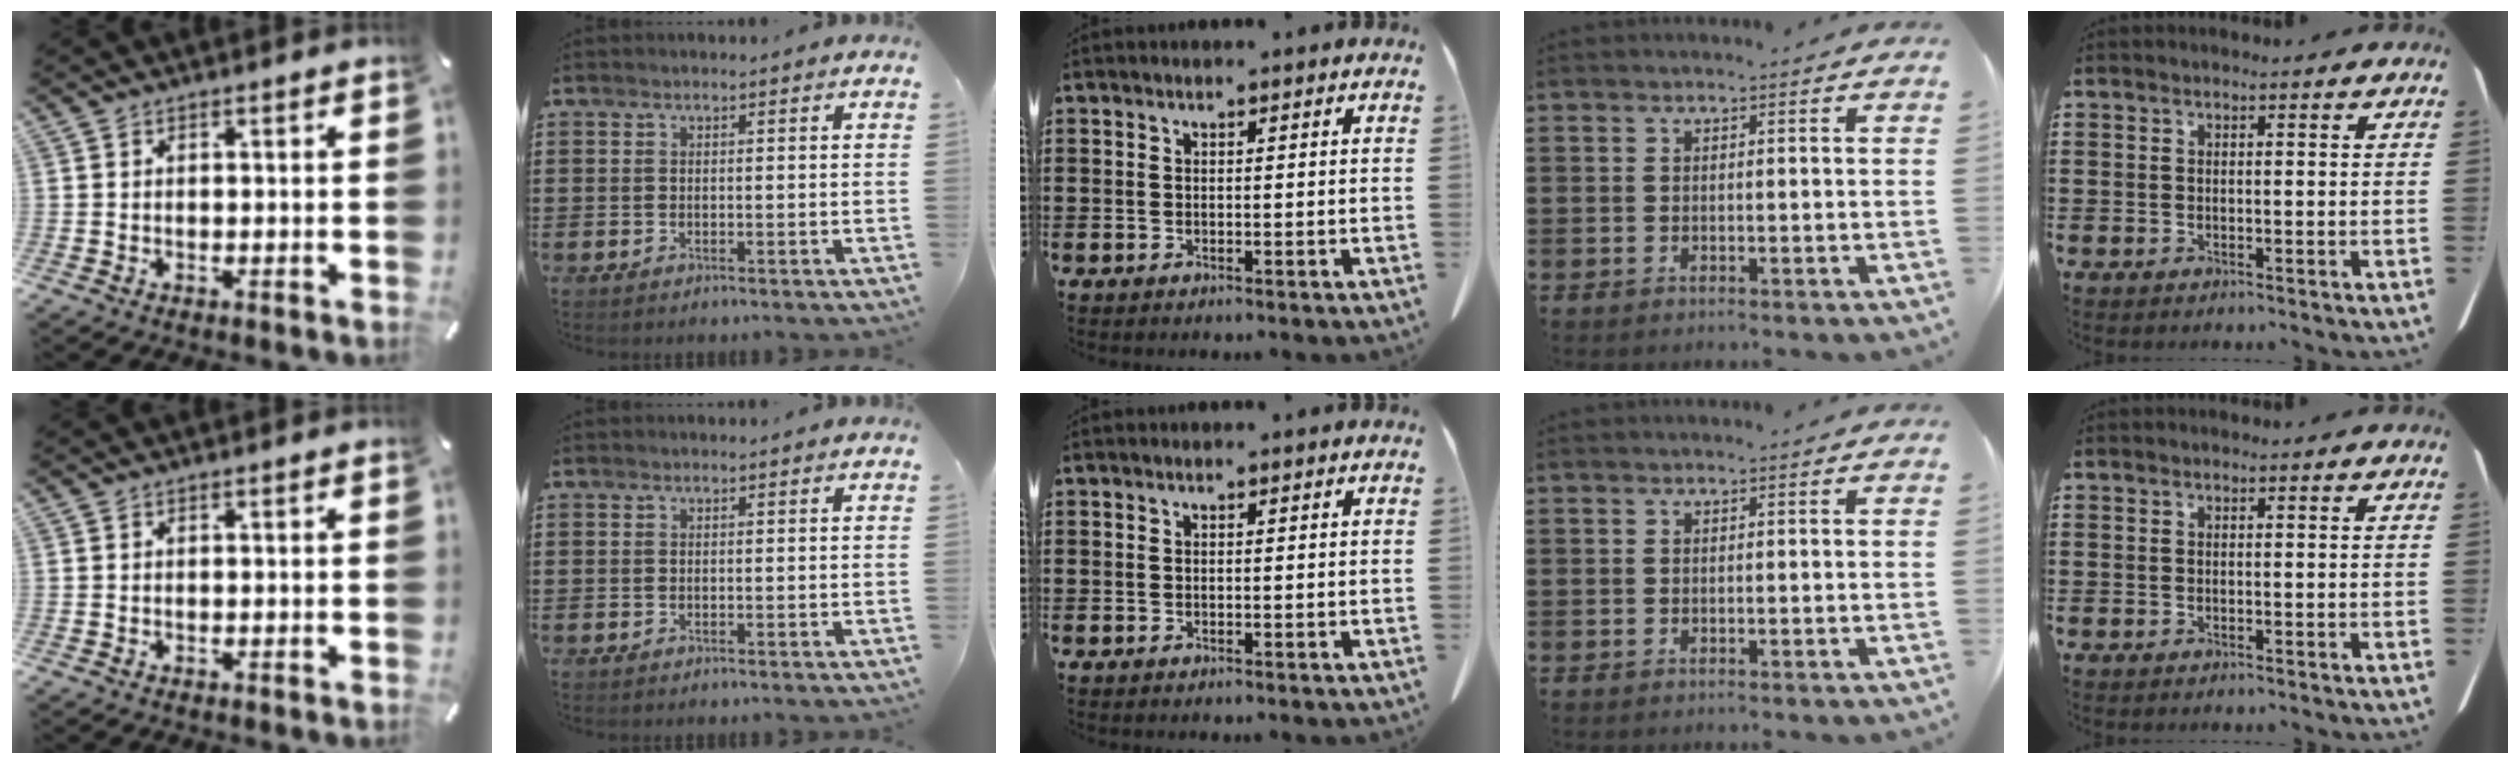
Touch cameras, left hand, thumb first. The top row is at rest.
{}